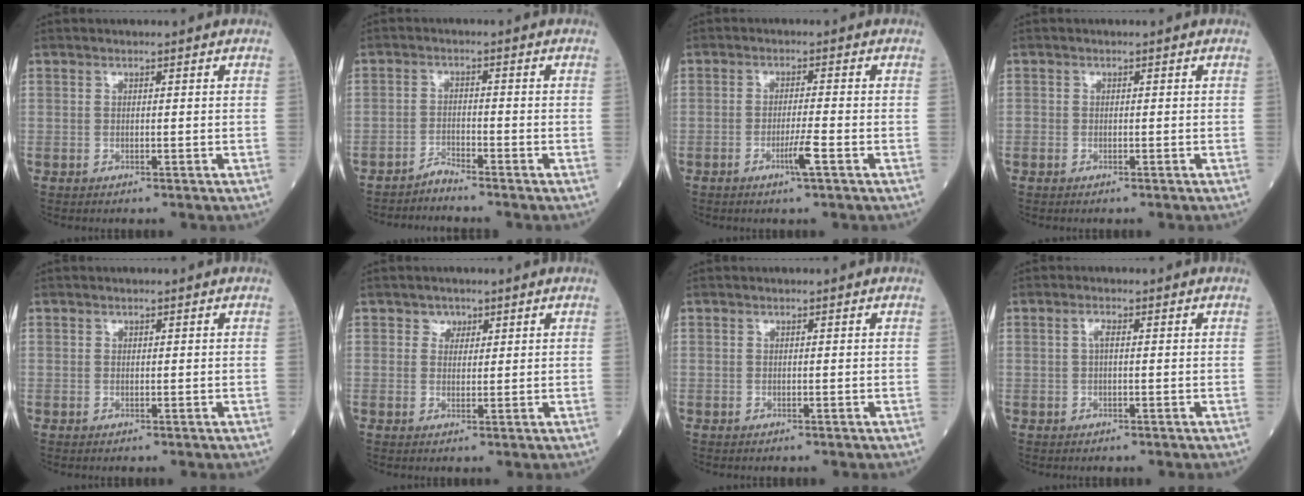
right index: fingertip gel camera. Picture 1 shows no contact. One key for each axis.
{"total": 2.3, "fx": -2.2, "fy": -0.7, "fz": -0.1, "tx": 0.003, "ty": -0.010, "tz": -0.041}
{"total": 3.3, "fx": -1.6, "fy": -0.5, "fz": 2.9, "tx": -0.055, "ty": -0.006, "tz": -0.033}
{"total": 0.6, "fx": -0.5, "fy": 0.3, "fz": 0.1, "tx": -0.004, "ty": 0.001, "tz": -0.012}
{"total": 0.0}
{"total": 1.9, "fx": 1.1, "fy": 1.6, "fz": 0.3, "tx": 0.003, "ty": -0.002, "tz": 0.013}
{"total": 0.0}
{"total": 1.3, "fx": 0.2, "fy": 0.4, "fz": 1.2, "tx": -0.026, "ty": 0.003, "tz": 0.002}